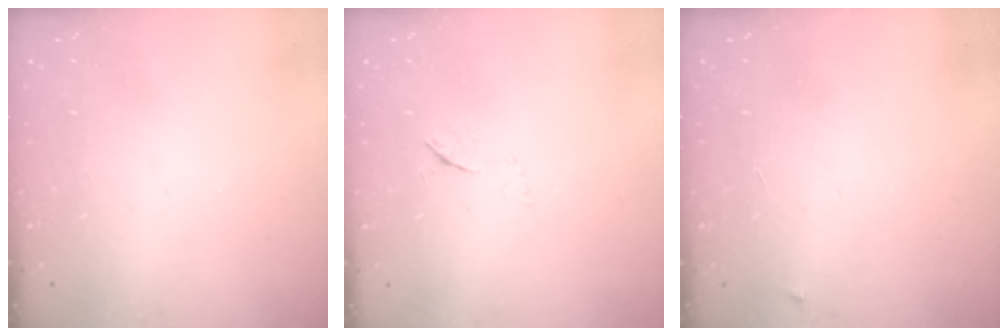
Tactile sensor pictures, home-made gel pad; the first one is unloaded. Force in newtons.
{"total": 3.7, "press": 3.7, "slide": 0.4}
{"total": 2.3, "press": 2.3, "slide": 0.3}